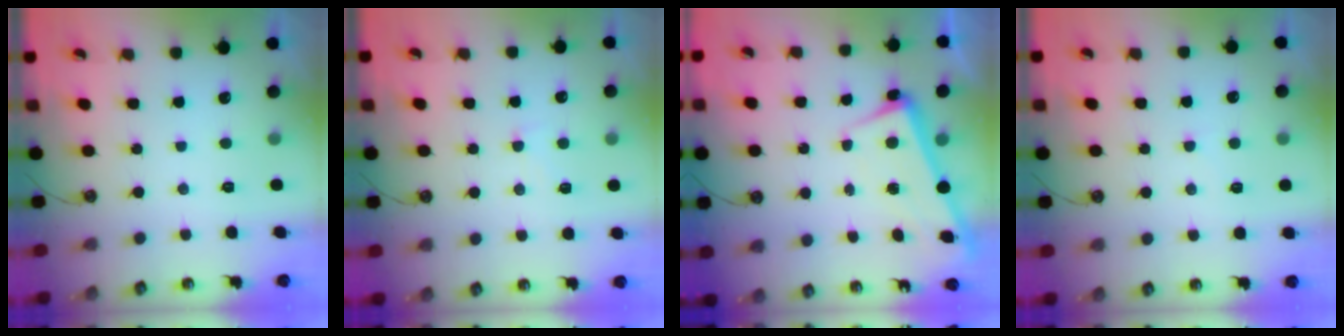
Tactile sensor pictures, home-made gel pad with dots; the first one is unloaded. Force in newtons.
{"total": 0.8, "press": 0.1, "slide": 0.8}
{"total": 2.3, "press": 2.2, "slide": 0.7}
{"total": 2.5, "press": 2.3, "slide": 0.8}